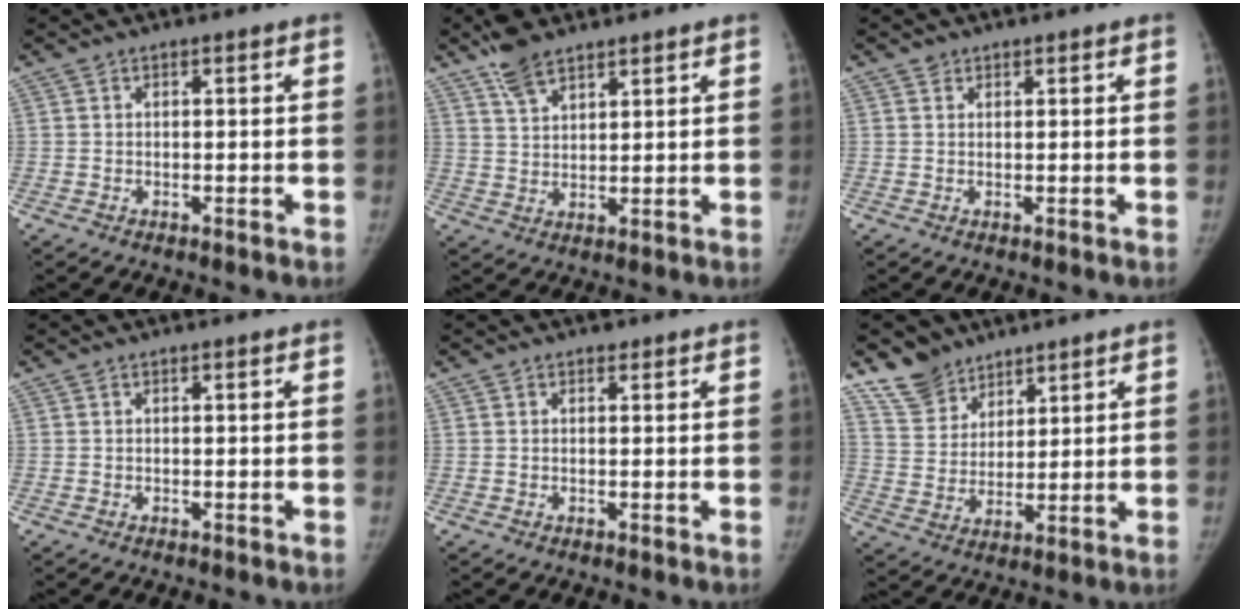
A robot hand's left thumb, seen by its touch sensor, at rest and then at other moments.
{"total": 6.4, "force": [5.0, 2.7, 3.1], "torque": [-0.045, -0.019, 0.097]}
{"total": 0.9, "force": [0.6, 0.6, 0.0], "torque": [0.009, -0.003, 0.007]}
{"total": 0.0}
{"total": 0.8, "force": [0.5, 0.5, 0.2], "torque": [0.002, -0.003, 0.004]}
{"total": 8.5, "force": [6.7, 5.2, 1.2], "torque": [0.003, -0.043, 0.138]}